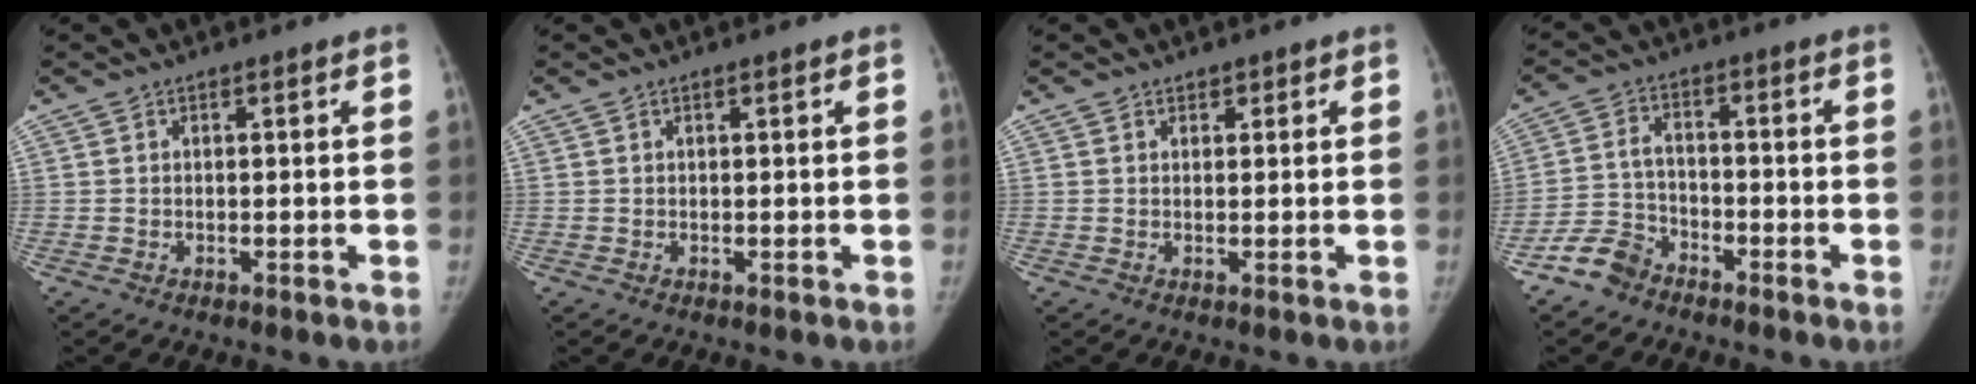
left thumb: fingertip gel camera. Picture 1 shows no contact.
{"total": 0.0}
{"total": 1.1, "force": [0.7, 0.9, 0.0], "torque": [0.019, -0.003, 0.005]}
{"total": 6.2, "force": [-4.8, 3.5, 1.6], "torque": [-0.026, 0.022, -0.102]}